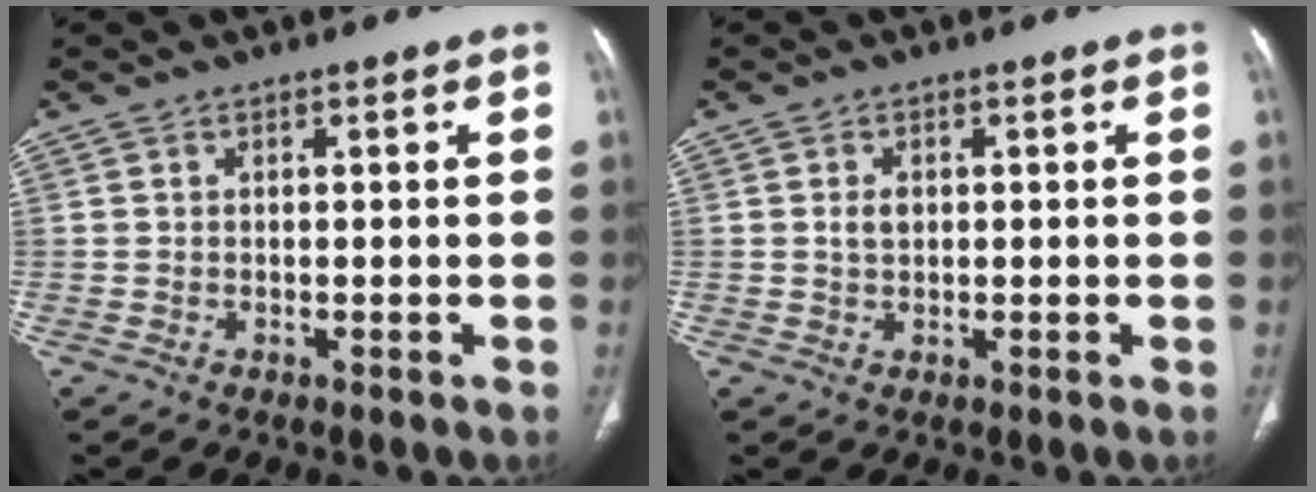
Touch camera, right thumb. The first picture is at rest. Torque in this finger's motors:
{"motor_torque": [-0.37, 0.17, 0.48, -0.32, -0.01]}